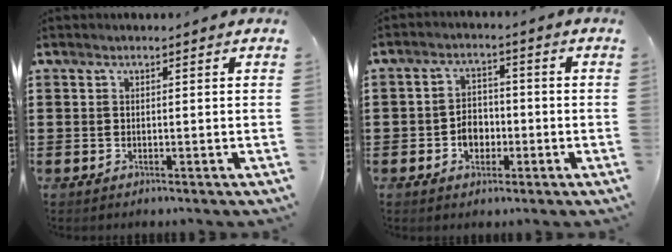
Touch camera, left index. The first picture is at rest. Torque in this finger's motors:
{"motor_torque": [0.49, 0.55, 0.14, 0.03]}